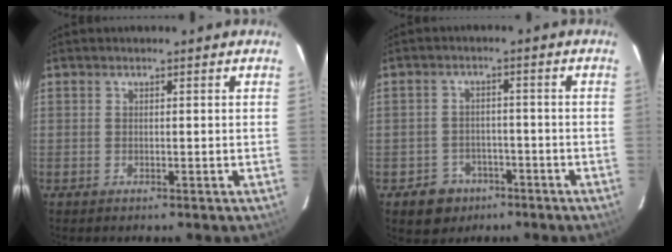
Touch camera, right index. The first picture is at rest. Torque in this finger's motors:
{"motor_torque": [-0.14, 0.01, -0.24, -0.17]}